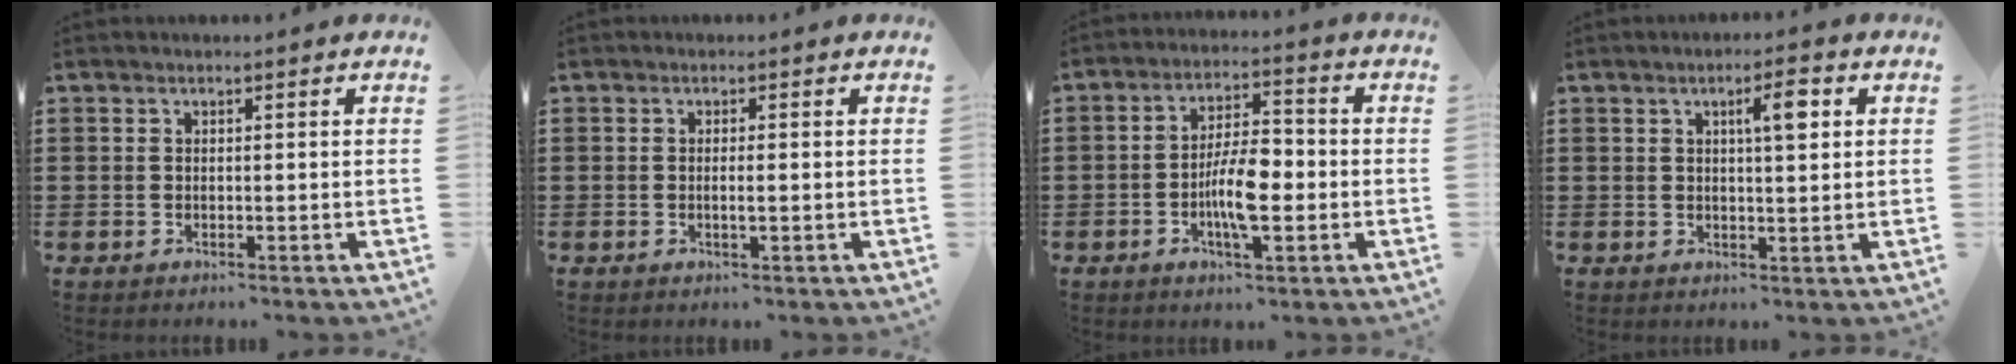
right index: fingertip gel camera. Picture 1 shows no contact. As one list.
[{"total": 1.2, "force": [-0.3, 0.1, 1.2], "torque": [-0.021, -0.004, -0.004]}, {"total": 7.8, "force": [-1.9, 2.8, 7.0], "torque": [-0.139, 0.002, -0.038]}, {"total": 4.3, "force": [1.5, 1.0, 3.9], "torque": [-0.056, 0.000, 0.016]}]